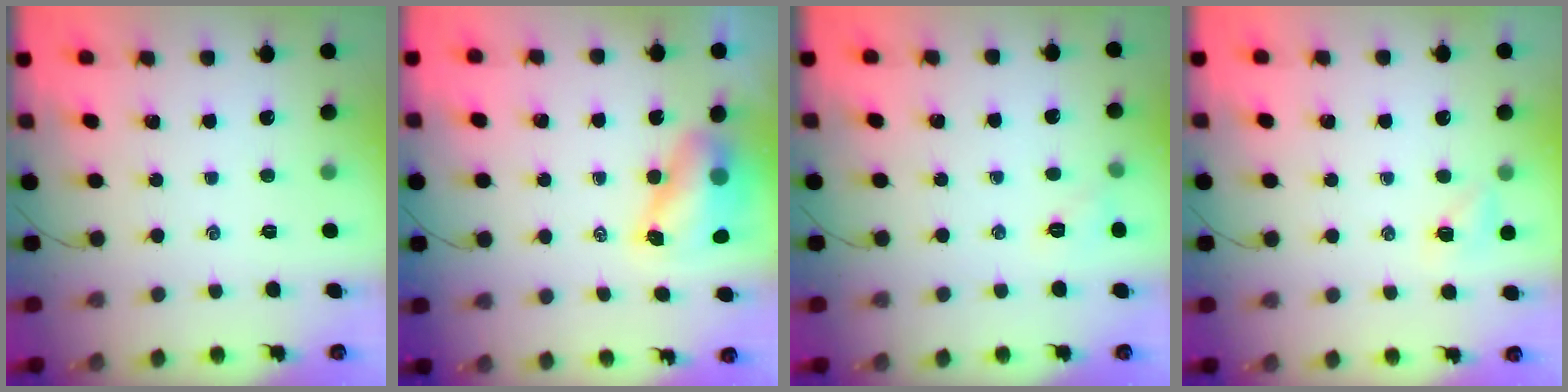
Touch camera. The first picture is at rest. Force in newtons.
{"total": 7.8, "press": 7.7, "slide": 1.4}
{"total": 5.6, "press": 5.4, "slide": 1.5}
{"total": 4.8, "press": 4.6, "slide": 1.3}